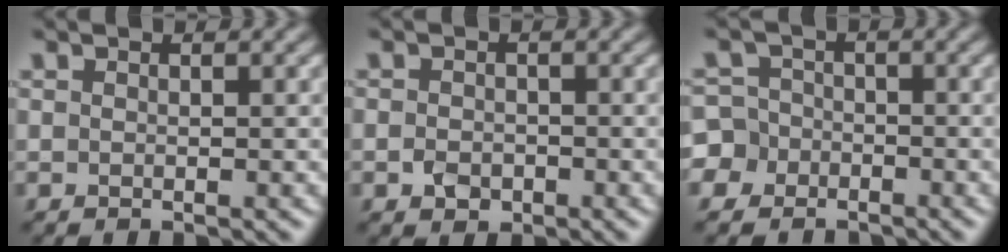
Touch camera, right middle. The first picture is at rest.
{"total": 1.5, "force": [-0.9, 1.1, 0.6], "torque": [-0.013, -0.003, -0.020]}
{"total": 6.0, "force": [-2.8, 5.3, 0.7], "torque": [-0.017, 0.012, -0.086]}